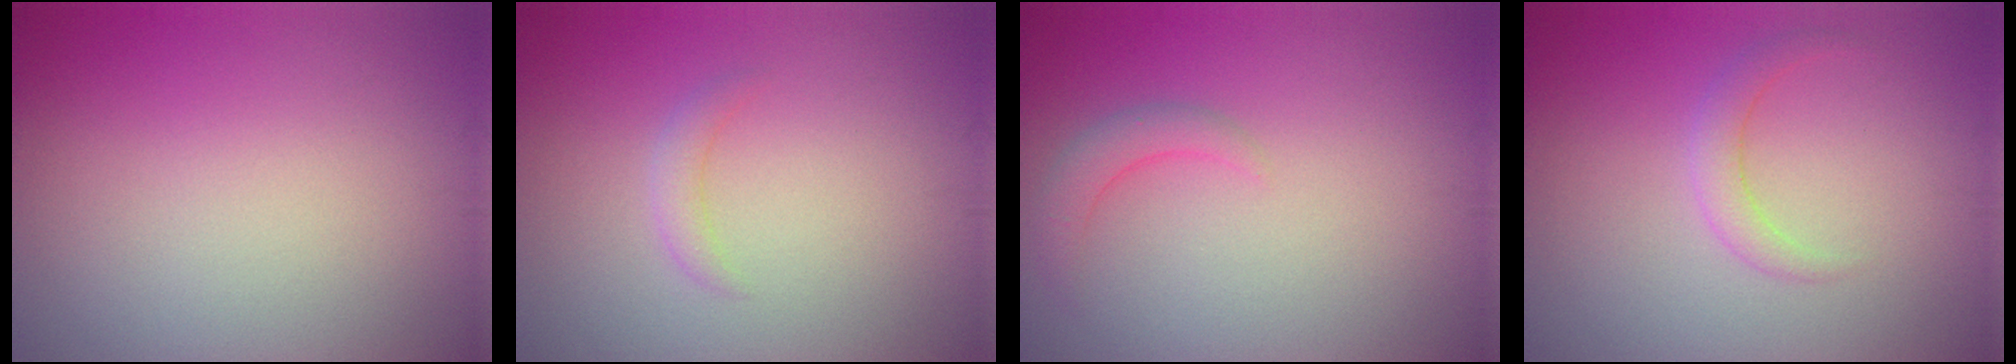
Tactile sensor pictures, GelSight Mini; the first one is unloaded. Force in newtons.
{"total": 1.2, "press": 1.2, "slide": 0.1}
{"total": 1.8, "press": 1.8, "slide": 0.3}
{"total": 1.7, "press": 1.7, "slide": 0.1}